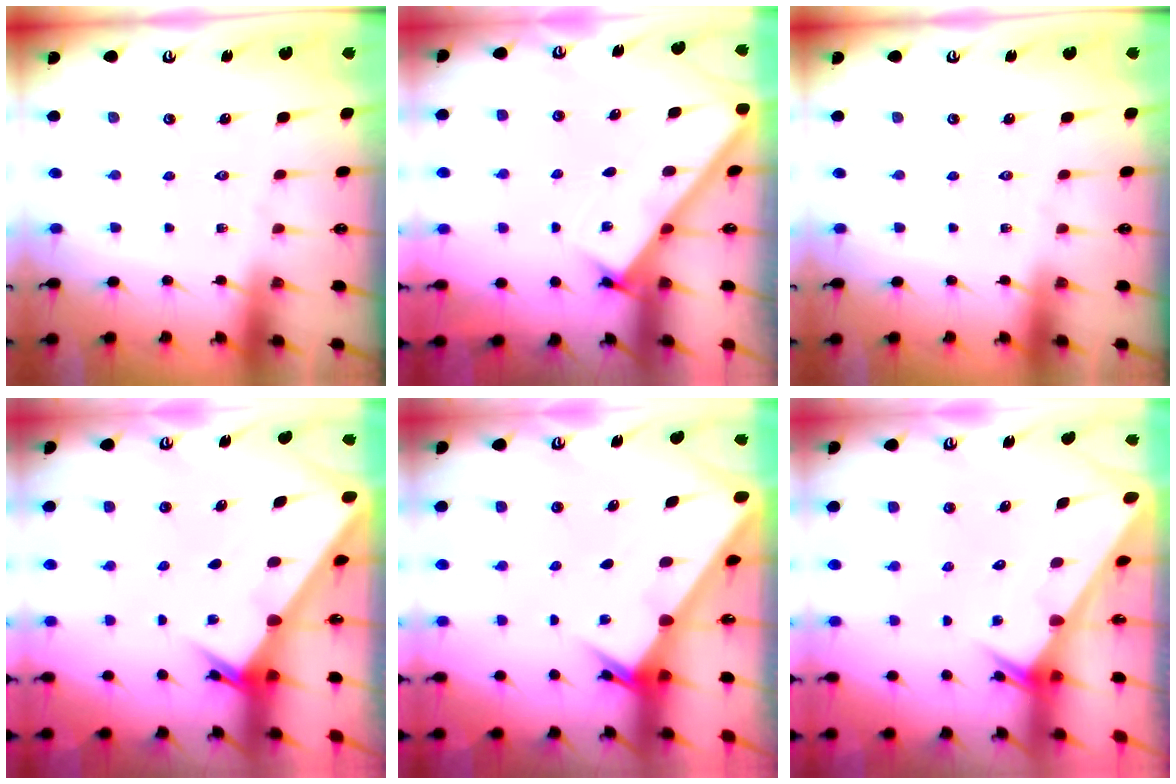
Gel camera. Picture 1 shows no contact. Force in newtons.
{"total": 2.7, "press": 2.7, "slide": 0.3}
{"total": 0.0}
{"total": 2.6, "press": 2.6, "slide": 0.2}
{"total": 2.6, "press": 2.6, "slide": 0.2}
{"total": 2.4, "press": 2.4, "slide": 0.1}